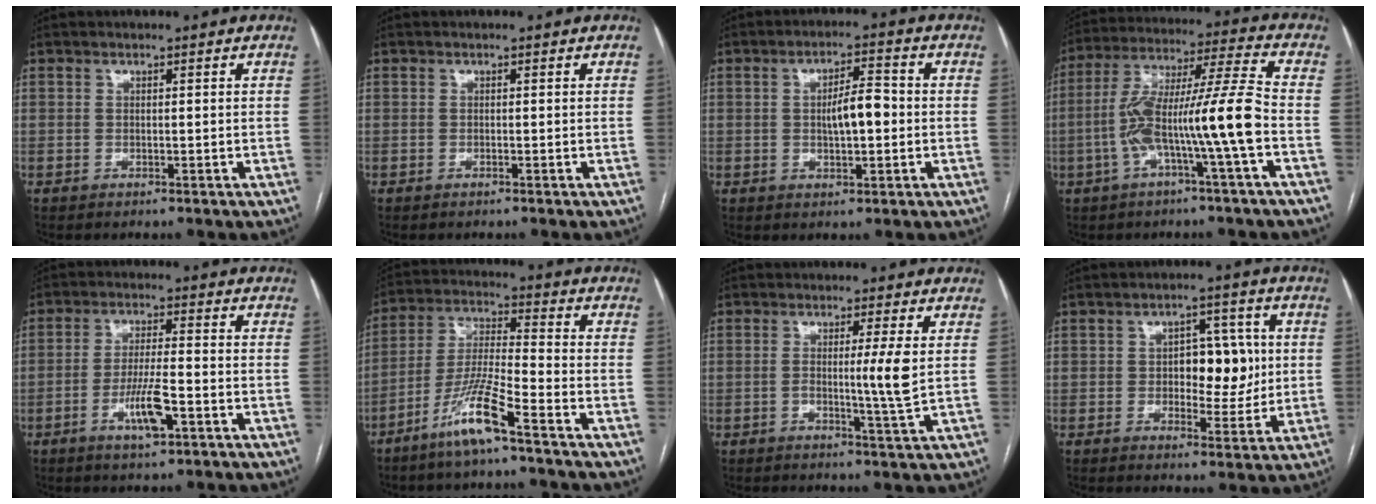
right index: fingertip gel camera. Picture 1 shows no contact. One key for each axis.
{"total": 0.0}
{"total": 5.8, "fx": -0.2, "fy": 1.7, "fz": 5.6, "tx": -0.096, "ty": 0.010, "tz": -0.002}
{"total": 13.8, "fx": -3.7, "fy": -0.5, "fz": 13.3, "tx": -0.252, "ty": 0.023, "tz": -0.070}
{"total": 6.7, "fx": -2.9, "fy": 0.9, "fz": 6.0, "tx": -0.114, "ty": -0.006, "tz": -0.050}
{"total": 10.0, "fx": -6.4, "fy": -0.2, "fz": 7.7, "tx": -0.159, "ty": -0.016, "tz": -0.130}
{"total": 4.8, "fx": 0.2, "fy": -1.1, "fz": 4.7, "tx": -0.080, "ty": -0.011, "tz": 0.003}
{"total": 7.9, "fx": 0.5, "fy": 4.3, "fz": 6.6, "tx": -0.084, "ty": 0.014, "tz": 0.013}